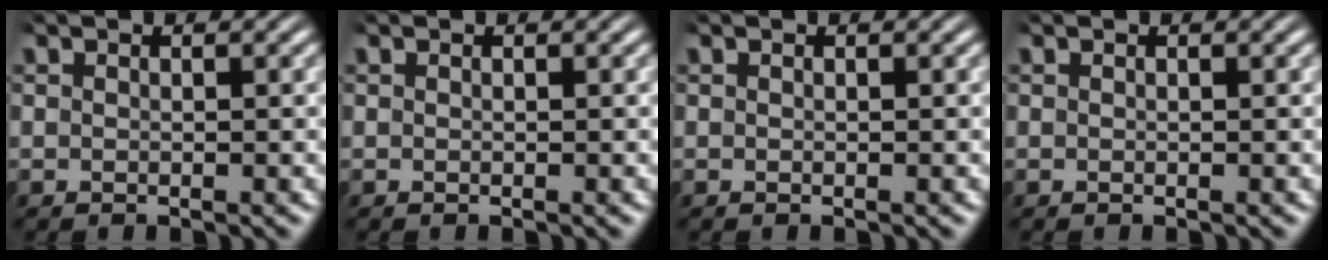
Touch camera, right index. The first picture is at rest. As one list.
[{"total": 0.0}, {"total": 0.0}, {"total": 0.0}]